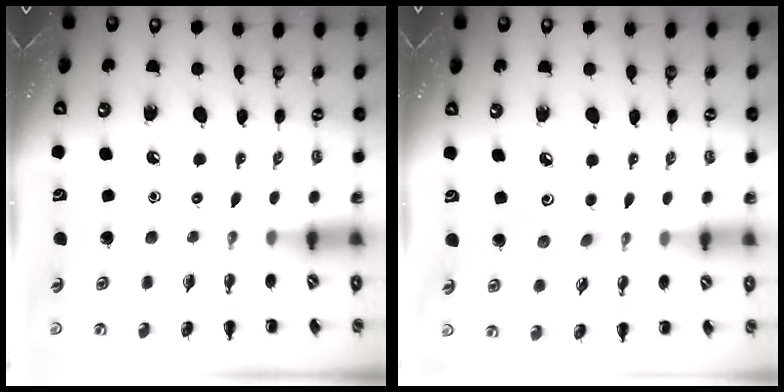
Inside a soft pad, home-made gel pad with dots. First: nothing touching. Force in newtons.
{"total": 3.4, "press": 3.3, "slide": 0.9}